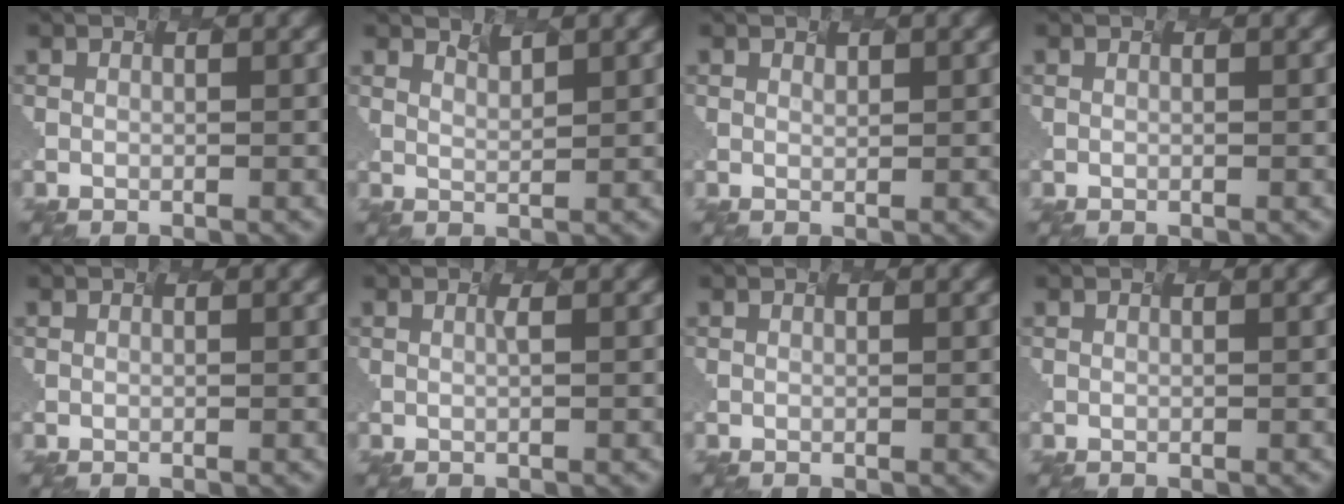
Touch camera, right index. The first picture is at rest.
{"total": 0.9, "force": [0.3, -0.8, -0.4], "torque": [-0.014, -0.009, 0.042]}
{"total": 1.0, "force": [-0.2, -0.7, -0.6], "torque": [-0.001, -0.007, 0.023]}
{"total": 0.0}
{"total": 0.0}
{"total": 0.9, "force": [-0.7, -0.6, -0.3], "torque": [-0.007, -0.005, 0.011]}
{"total": 0.0}
{"total": 0.0}